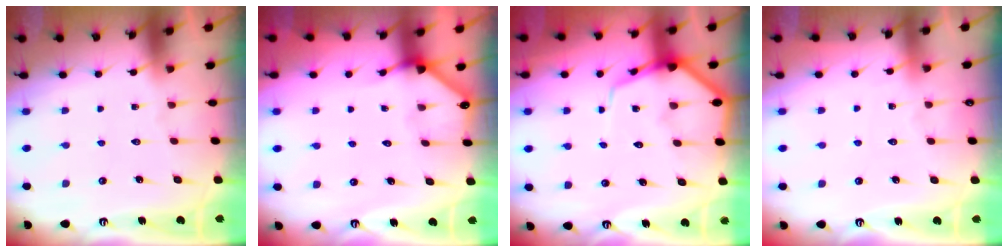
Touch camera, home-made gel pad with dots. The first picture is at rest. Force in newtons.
{"total": 2.4, "press": 2.4, "slide": 0.2}
{"total": 8.0, "press": 7.9, "slide": 0.9}
{"total": 4.3, "press": 4.3, "slide": 0.7}